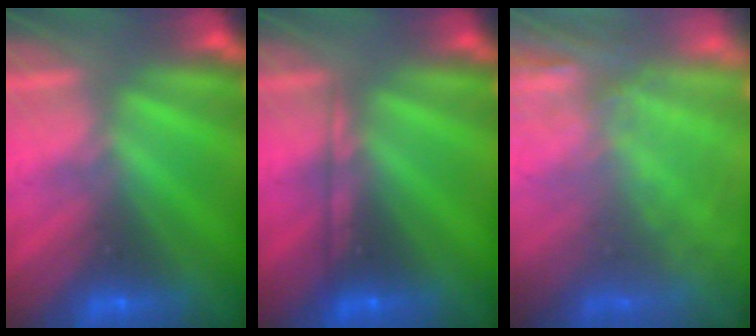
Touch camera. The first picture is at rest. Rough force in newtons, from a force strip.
{"total": 2.2}
{"total": 7.0}